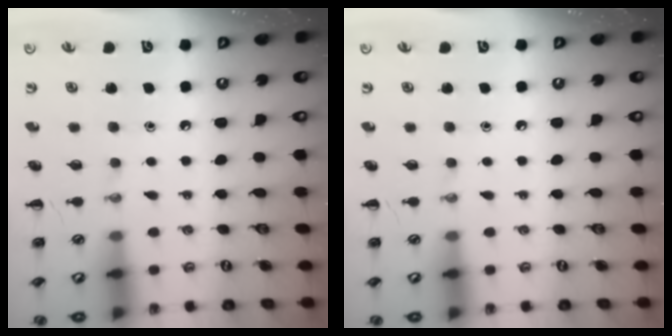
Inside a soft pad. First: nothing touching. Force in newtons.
{"total": 0.0}